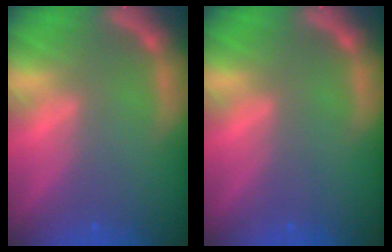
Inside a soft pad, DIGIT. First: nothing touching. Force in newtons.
{"total": 0.0}